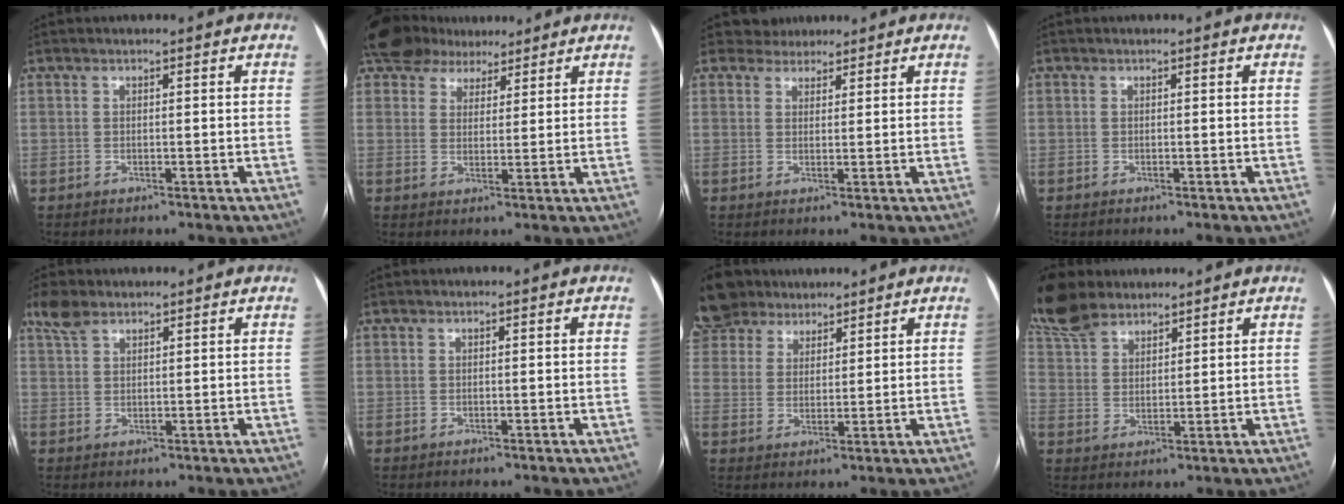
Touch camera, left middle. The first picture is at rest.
{"total": 8.4, "force": [7.0, 4.4, 1.8], "torque": [-0.030, 0.029, 0.115]}
{"total": 3.2, "force": [2.8, 1.5, -0.2], "torque": [0.005, 0.014, 0.043]}
{"total": 0.0}
{"total": 3.8, "force": [2.9, 1.7, 1.8], "torque": [-0.048, 0.019, 0.062]}
{"total": 0.0}
{"total": 13.4, "force": [10.5, 7.6, 3.5], "torque": [-0.099, 0.045, 0.201]}
{"total": 12.3, "force": [10.3, 5.4, 4.1], "torque": [-0.103, 0.033, 0.203]}